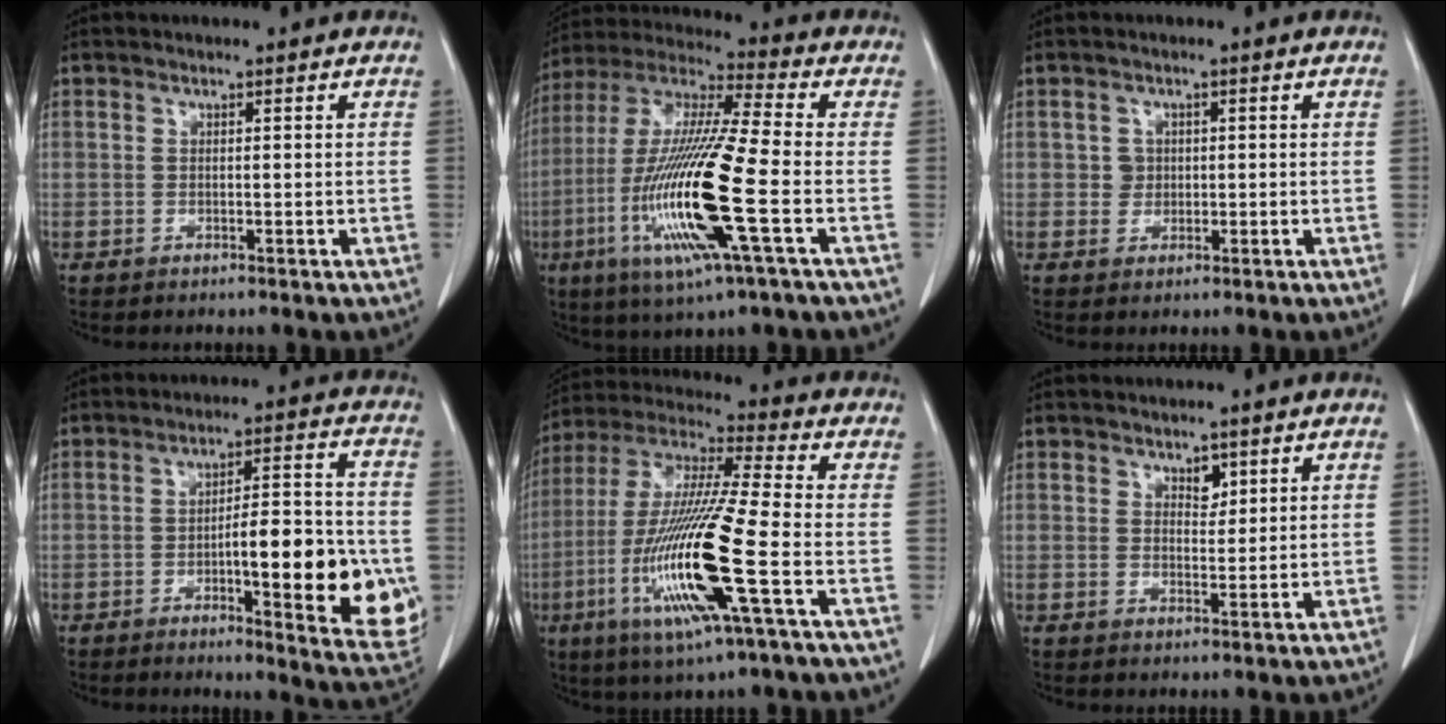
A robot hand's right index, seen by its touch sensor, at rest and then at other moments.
{"total": 19.7, "force": [-5.3, 0.9, 18.9], "torque": [-0.403, -0.022, -0.104]}
{"total": 1.9, "force": [0.2, 1.8, 0.3], "torque": [-0.001, 0.005, 0.005]}
{"total": 17.5, "force": [-3.8, 3.4, 16.7], "torque": [-0.186, 0.013, -0.040]}
{"total": 18.8, "force": [-5.6, 0.5, 17.9], "torque": [-0.380, -0.022, -0.111]}
{"total": 2.1, "force": [1.4, 1.2, 1.1], "torque": [-0.013, -0.005, 0.025]}